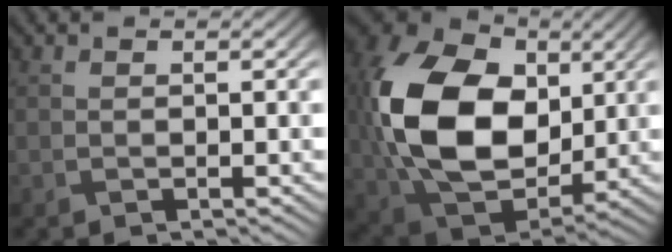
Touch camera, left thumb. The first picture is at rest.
{"total": 18.4, "force": [1.8, 12.9, 13.1], "torque": [-0.315, 0.001, 0.038]}